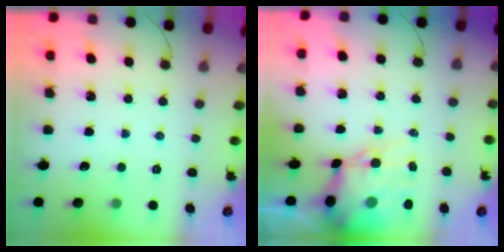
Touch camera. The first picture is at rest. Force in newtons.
{"total": 12.6, "press": 12.1, "slide": 3.5}